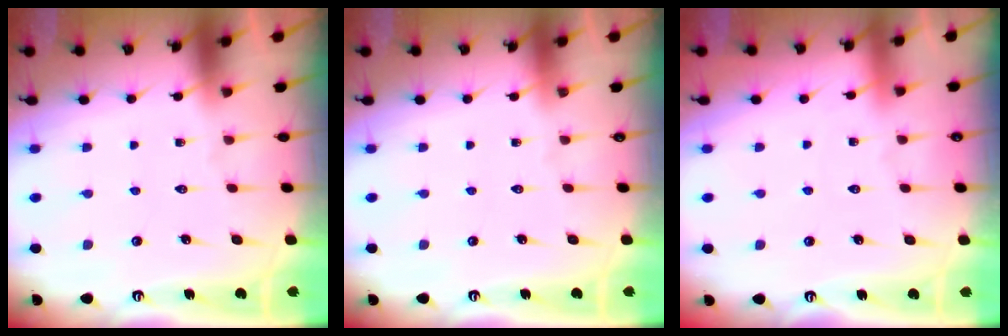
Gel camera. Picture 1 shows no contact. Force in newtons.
{"total": 0.0}
{"total": 1.1, "press": 1.1, "slide": 0.2}